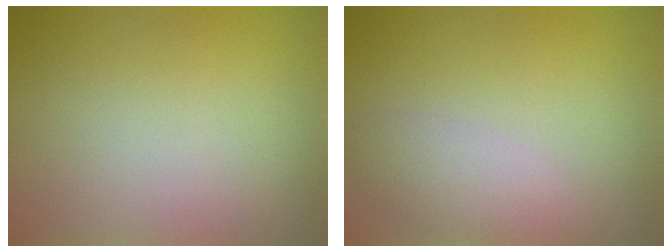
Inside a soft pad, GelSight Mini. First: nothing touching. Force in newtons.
{"total": 2.7, "press": 2.7, "slide": 0.2}